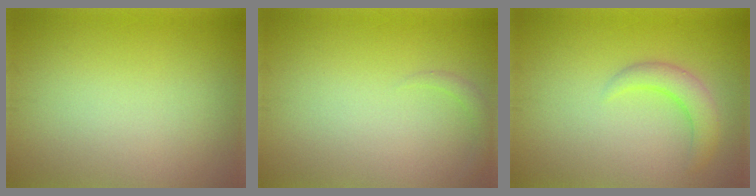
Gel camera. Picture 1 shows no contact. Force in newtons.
{"total": 0.8, "press": 0.8, "slide": 0.1}
{"total": 2.6, "press": 2.5, "slide": 0.3}